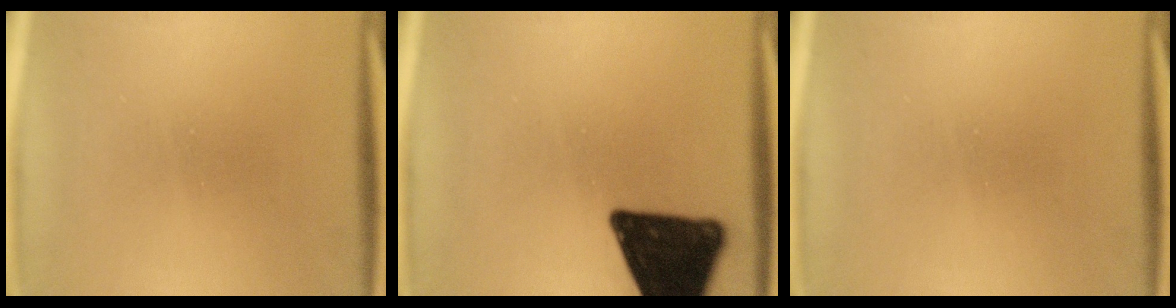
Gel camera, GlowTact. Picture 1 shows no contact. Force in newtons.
{"total": 19.6}
{"total": 0.0}